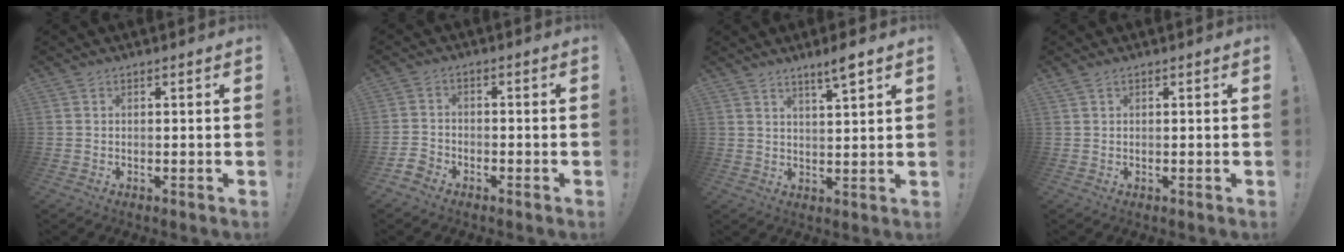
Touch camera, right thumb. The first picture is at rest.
{"total": 4.3, "force": [-3.2, 2.5, 1.3], "torque": [-0.041, 0.012, -0.062]}
{"total": 5.3, "force": [3.8, 0.4, 3.7], "torque": [-0.055, -0.025, 0.059]}
{"total": 0.8, "force": [0.5, 0.0, 0.6], "torque": [-0.015, 0.001, 0.011]}